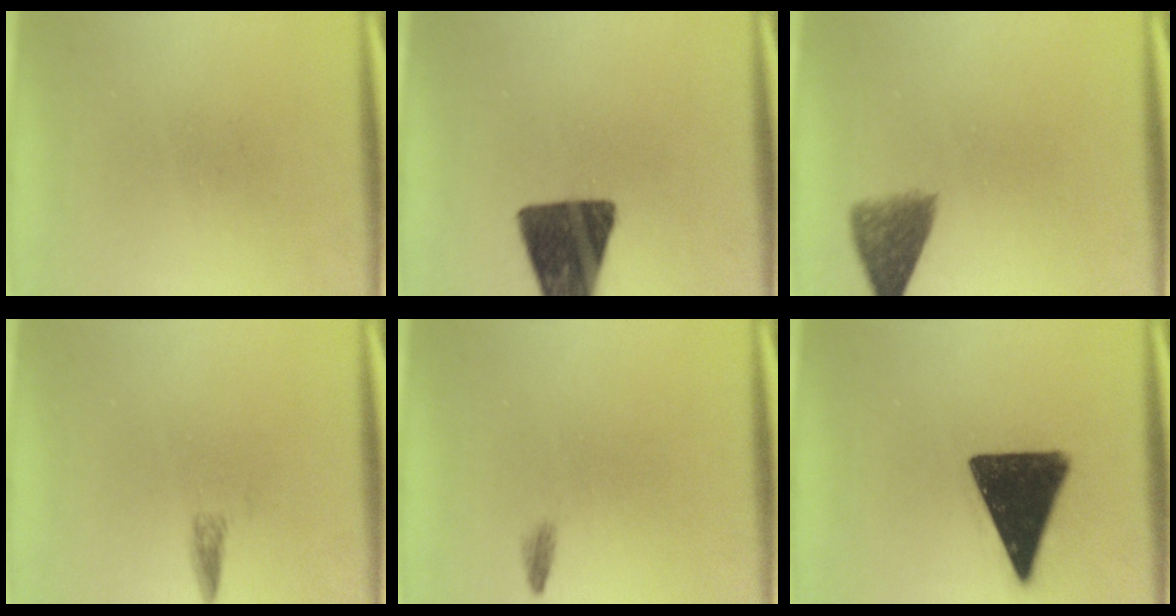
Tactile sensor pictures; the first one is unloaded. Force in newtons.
{"total": 14.8}
{"total": 4.8}
{"total": 1.2}
{"total": 0.7}
{"total": 16.0}